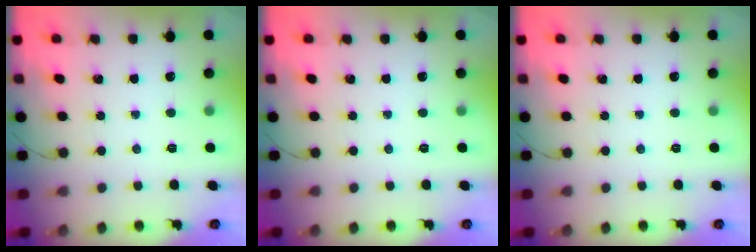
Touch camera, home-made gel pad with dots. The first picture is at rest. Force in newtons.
{"total": 0.0}
{"total": 0.0}